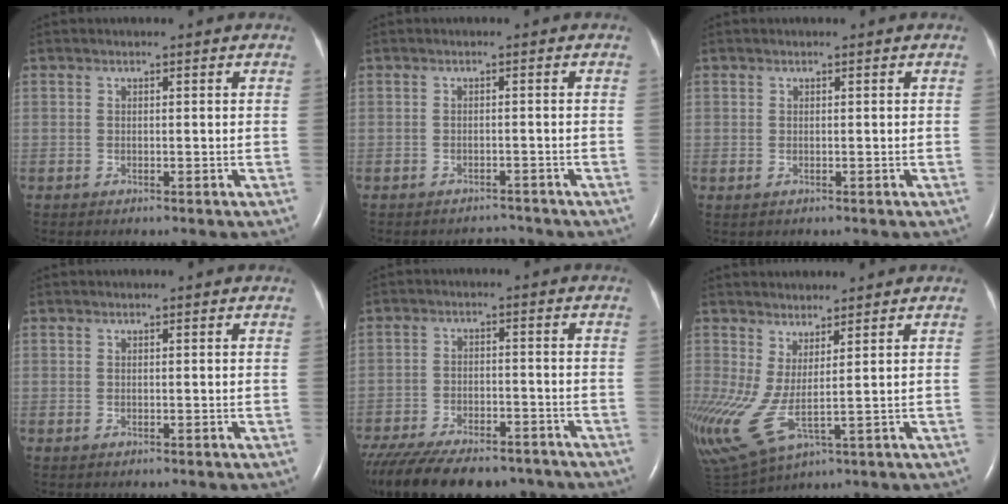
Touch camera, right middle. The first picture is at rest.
{"total": 1.9, "force": [-1.8, 0.4, -0.3], "torque": [0.001, -0.006, -0.024]}
{"total": 0.0}
{"total": 0.0}
{"total": 20.4, "force": [-16.2, 7.6, 9.8], "torque": [-0.224, -0.031, -0.233]}
{"total": 9.5, "force": [0.3, 2.3, 9.2], "torque": [-0.224, -0.011, 0.025]}